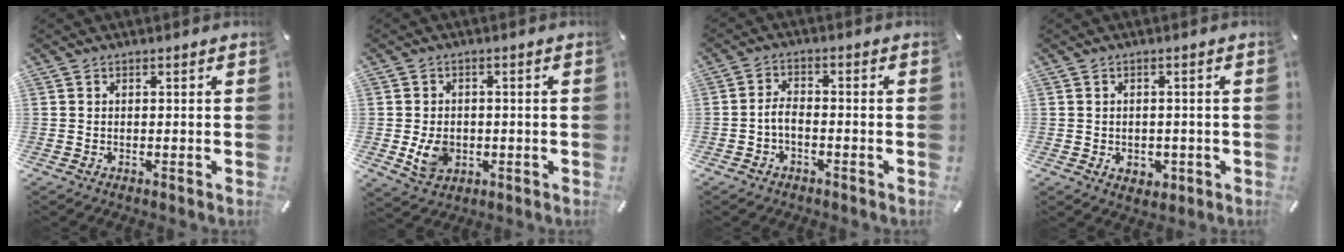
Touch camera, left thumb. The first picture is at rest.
{"total": 7.4, "force": [-1.1, 6.1, 3.9], "torque": [-0.072, -0.001, -0.019]}
{"total": 3.6, "force": [-1.6, 2.0, 2.5], "torque": [-0.059, 0.007, -0.035]}
{"total": 3.3, "force": [-0.8, 2.7, 1.6], "torque": [-0.020, 0.001, -0.015]}